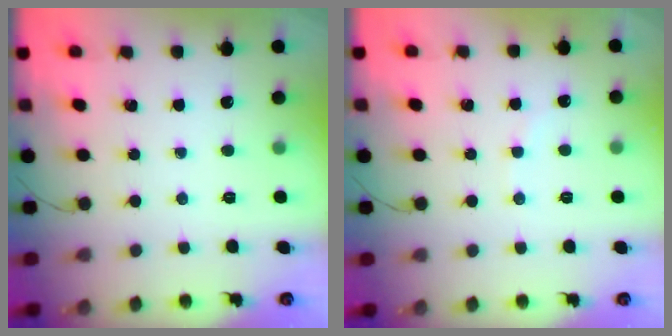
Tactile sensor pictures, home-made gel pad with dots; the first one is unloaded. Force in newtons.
{"total": 2.8, "press": 2.7, "slide": 0.7}